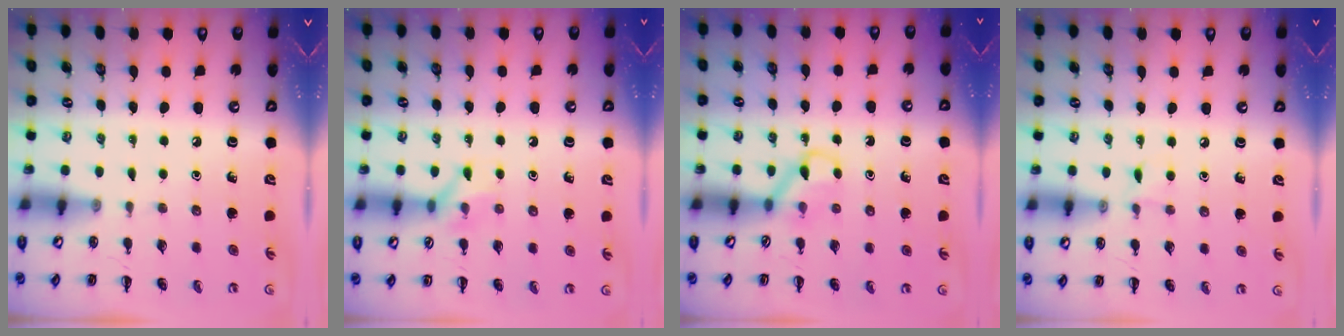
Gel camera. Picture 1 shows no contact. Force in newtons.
{"total": 6.5, "press": 6.5, "slide": 0.3}
{"total": 4.6, "press": 4.3, "slide": 1.4}
{"total": 4.4, "press": 4.1, "slide": 1.5}